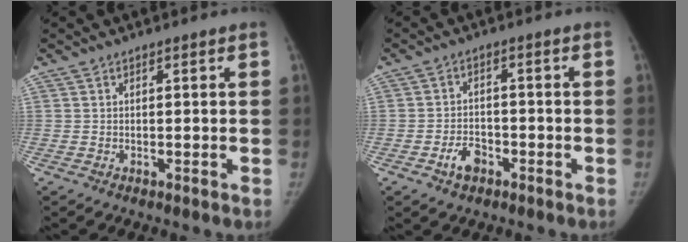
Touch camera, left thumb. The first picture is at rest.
{"total": 4.4, "force": [-2.4, 2.8, 2.3], "torque": [-0.031, 0.021, -0.041]}